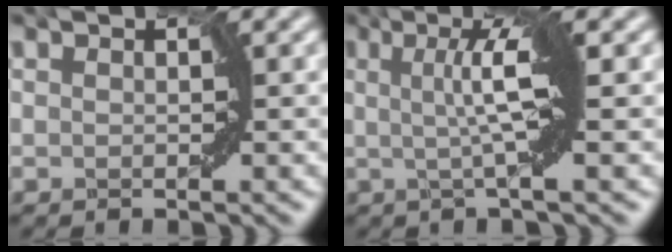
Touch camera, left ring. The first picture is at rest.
{"total": 4.6, "force": [0.4, 0.5, 4.5], "torque": [-0.077, 0.003, 0.005]}